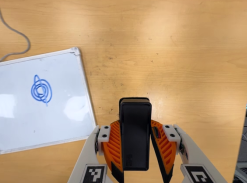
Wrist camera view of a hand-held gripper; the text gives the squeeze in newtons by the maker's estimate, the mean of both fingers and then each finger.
{"total": 5.7, "left": 4.5, "right": 6.9}